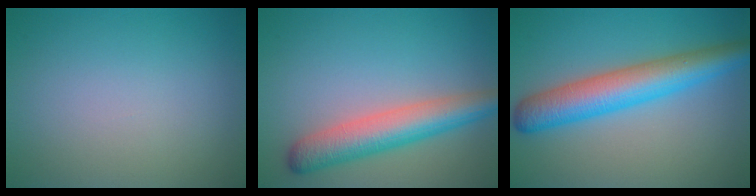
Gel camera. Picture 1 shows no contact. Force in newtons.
{"total": 5.6, "press": 5.6, "slide": 0.2}
{"total": 6.8, "press": 6.8, "slide": 0.1}